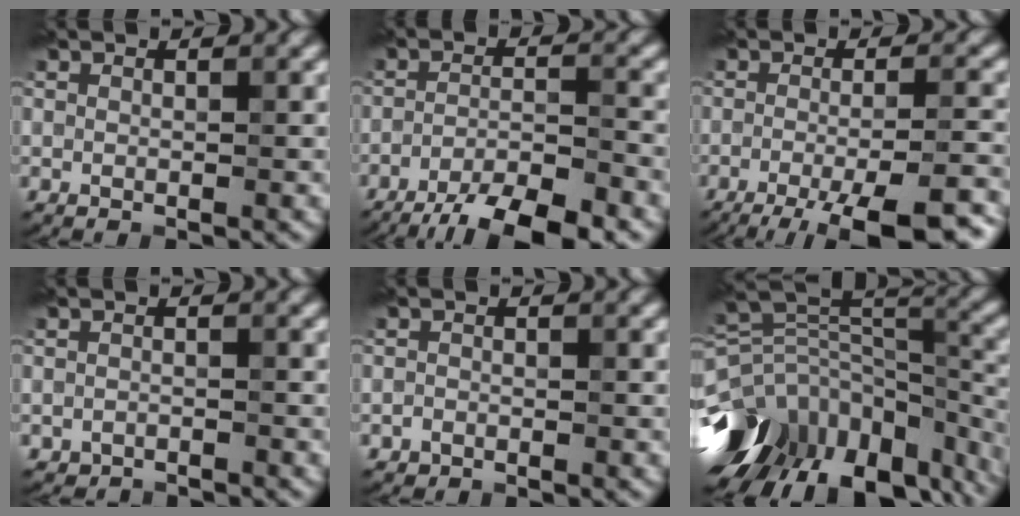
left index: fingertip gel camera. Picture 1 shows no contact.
{"total": 7.9, "force": [-6.0, 1.6, 4.9], "torque": [-0.075, 0.002, -0.103]}
{"total": 11.6, "force": [-7.8, 2.7, 8.2], "torque": [-0.107, -0.013, -0.099]}
{"total": 1.9, "force": [-1.9, 0.3, 0.0], "torque": [0.003, -0.005, -0.029]}
{"total": 0.7, "force": [-0.6, 0.5, 0.1], "torque": [0.001, -0.001, -0.011]}
{"total": 14.3, "force": [-6.6, 8.9, 8.9], "torque": [-0.188, -0.008, -0.084]}